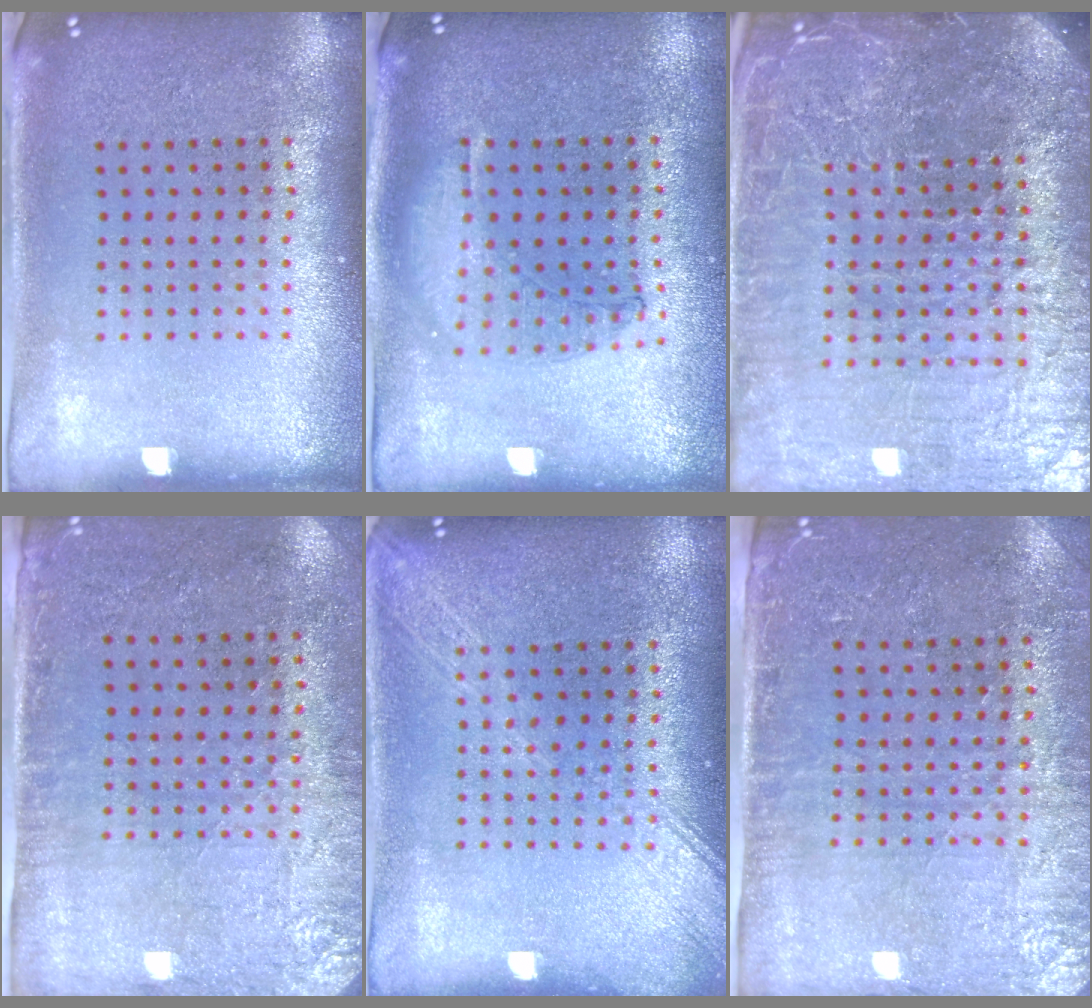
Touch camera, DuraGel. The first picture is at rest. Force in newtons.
{"total": 0.9, "press": 0.9, "slide": 0.2}
{"total": 6.7, "press": 5.9, "slide": 3.1}
{"total": 2.8, "press": 2.3, "slide": 1.5}
{"total": 1.7, "press": 1.7, "slide": 0.2}
{"total": 3.0, "press": 2.7, "slide": 1.3}